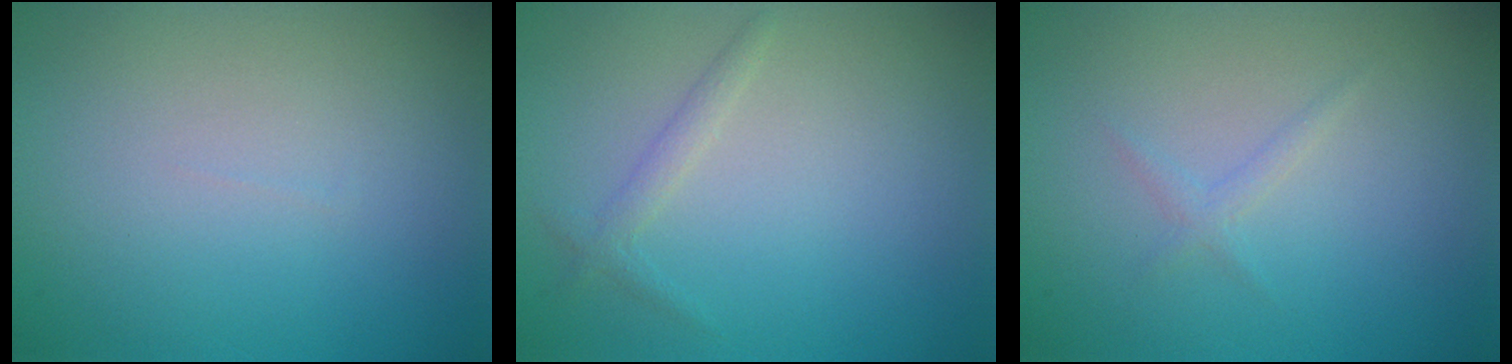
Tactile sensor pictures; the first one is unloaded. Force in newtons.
{"total": 1.1, "press": 1.1, "slide": 0.0}
{"total": 0.9, "press": 0.9, "slide": 0.0}